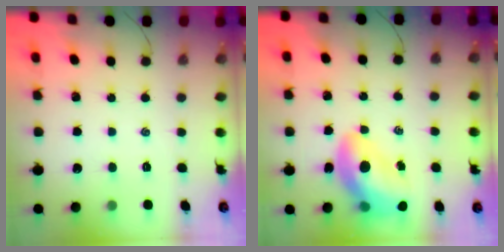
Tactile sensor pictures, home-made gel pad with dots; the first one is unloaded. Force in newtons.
{"total": 14.5, "press": 13.9, "slide": 4.2}